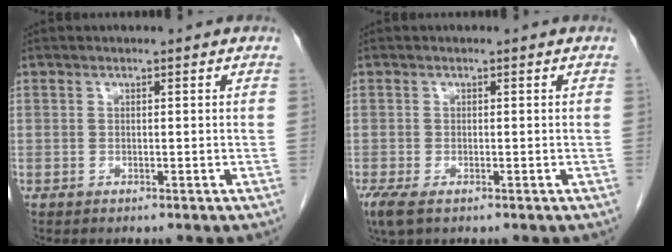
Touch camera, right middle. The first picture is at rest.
{"total": 3.6, "force": [-2.2, 1.4, 2.6], "torque": [-0.058, -0.013, -0.037]}